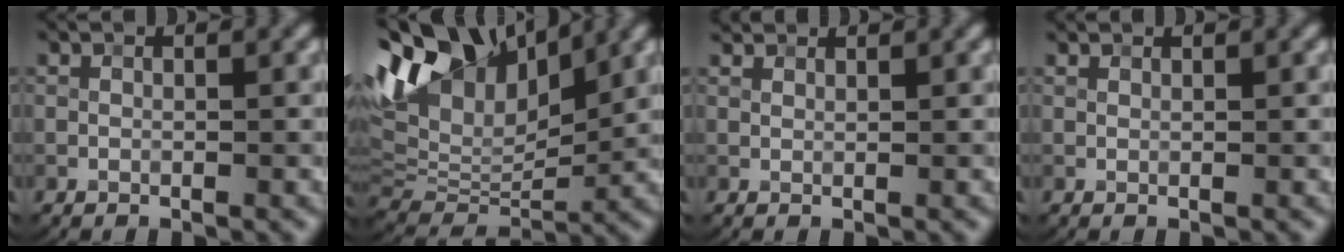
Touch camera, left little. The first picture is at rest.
{"total": 12.9, "force": [6.6, 6.9, 8.6], "torque": [-0.185, 0.038, 0.113]}
{"total": 2.3, "force": [2.0, 0.6, 0.8], "torque": [-0.022, -0.002, 0.031]}
{"total": 0.8, "force": [0.7, 0.1, 0.1], "torque": [-0.006, -0.002, 0.011]}